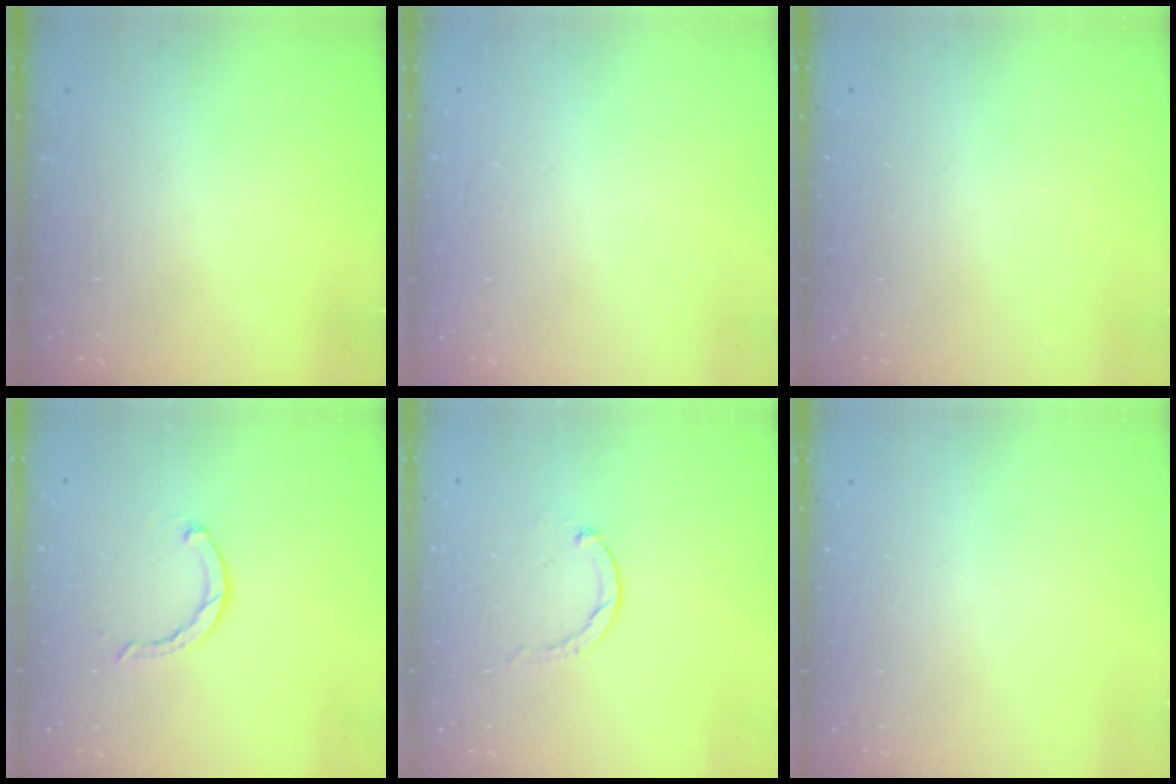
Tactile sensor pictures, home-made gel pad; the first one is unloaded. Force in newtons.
{"total": 2.5, "press": 2.5, "slide": 0.2}
{"total": 0.0}
{"total": 3.1, "press": 3.0, "slide": 0.6}
{"total": 0.6, "press": 0.6, "slide": 0.2}
{"total": 0.0}